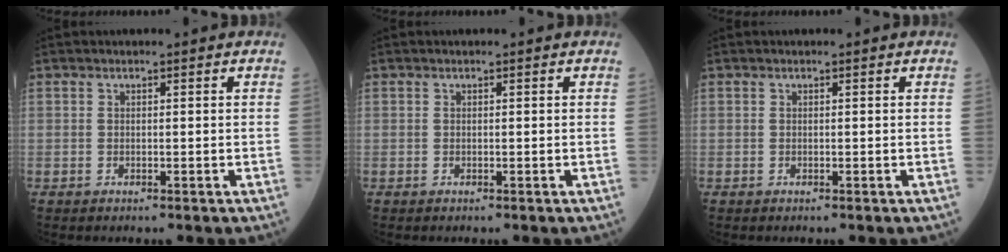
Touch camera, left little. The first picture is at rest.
{"total": 0.0}
{"total": 0.0}